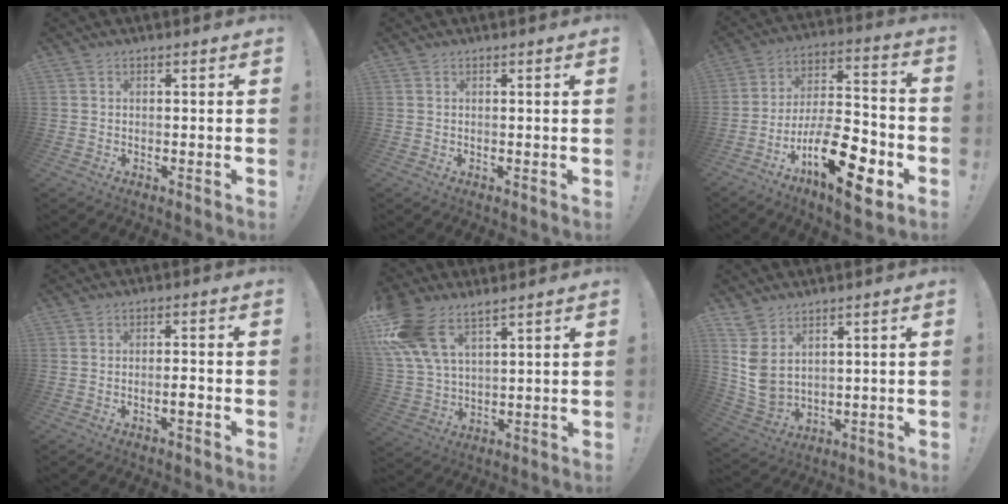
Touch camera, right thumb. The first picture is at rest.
{"total": 0.8, "force": [0.2, -0.4, 0.6], "torque": [-0.004, -0.005, 0.001]}
{"total": 21.8, "force": [-10.0, 8.4, 17.4], "torque": [-0.289, 0.065, -0.156]}
{"total": 2.6, "force": [-1.2, 0.3, 2.3], "torque": [-0.035, 0.004, -0.020]}
{"total": 13.1, "force": [8.8, 6.3, 7.4], "torque": [-0.167, -0.030, 0.172]}
{"total": 8.9, "force": [3.5, 6.6, 4.9], "torque": [-0.090, -0.025, 0.076]}